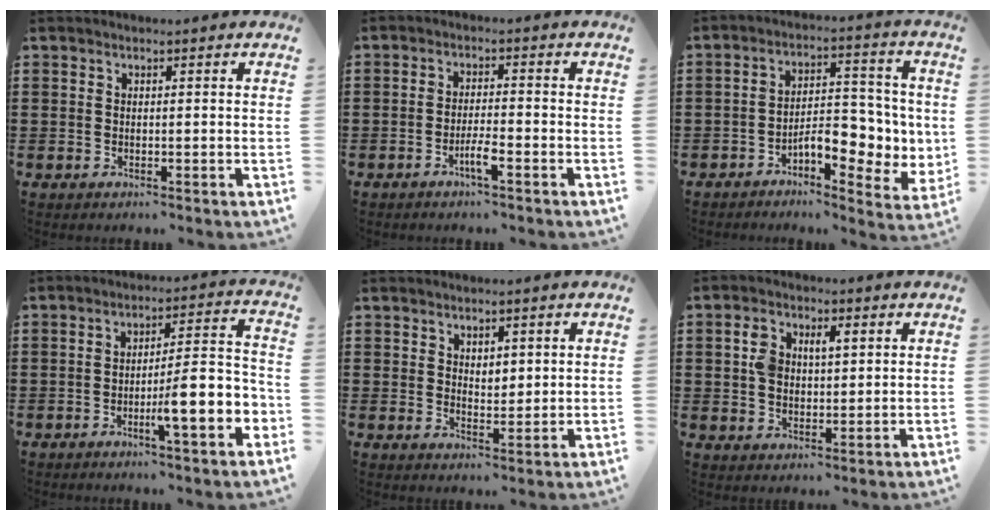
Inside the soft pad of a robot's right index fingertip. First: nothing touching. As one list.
[{"total": 3.2, "force": [-1.9, 0.3, 2.6], "torque": [-0.052, -0.001, -0.036]}, {"total": 7.6, "force": [-2.2, 4.2, 5.9], "torque": [-0.073, -0.005, -0.044]}, {"total": 9.3, "force": [-3.6, 1.3, 8.5], "torque": [-0.121, -0.010, -0.064]}, {"total": 2.5, "force": [2.0, 1.3, 0.6], "torque": [-0.008, 0.005, 0.036]}, {"total": 4.5, "force": [1.1, 3.0, 3.2], "torque": [-0.072, 0.014, 0.016]}]